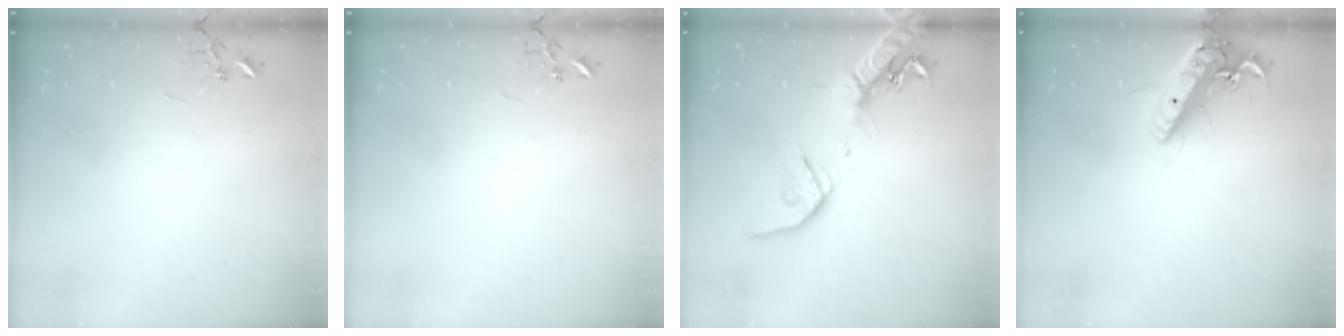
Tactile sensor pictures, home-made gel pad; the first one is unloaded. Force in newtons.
{"total": 0.0}
{"total": 19.4, "press": 19.1, "slide": 3.5}
{"total": 17.6, "press": 17.2, "slide": 3.6}